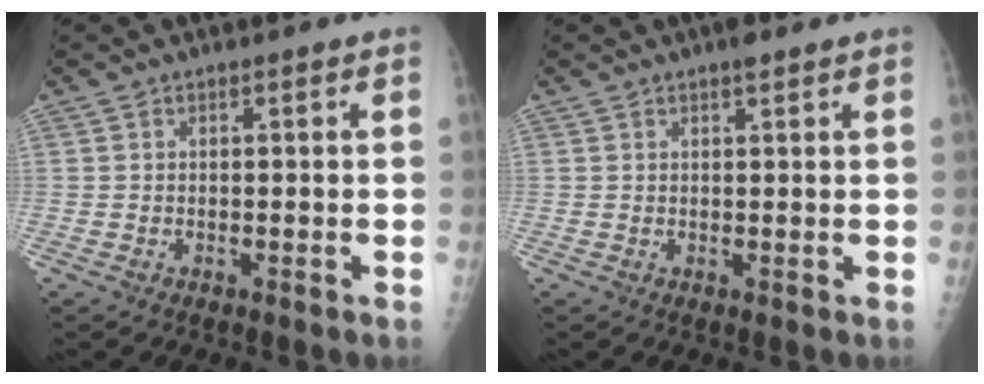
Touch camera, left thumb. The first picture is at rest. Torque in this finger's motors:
{"motor_torque": [3.17, 1.84, 0.39, -0.27, 0.01]}